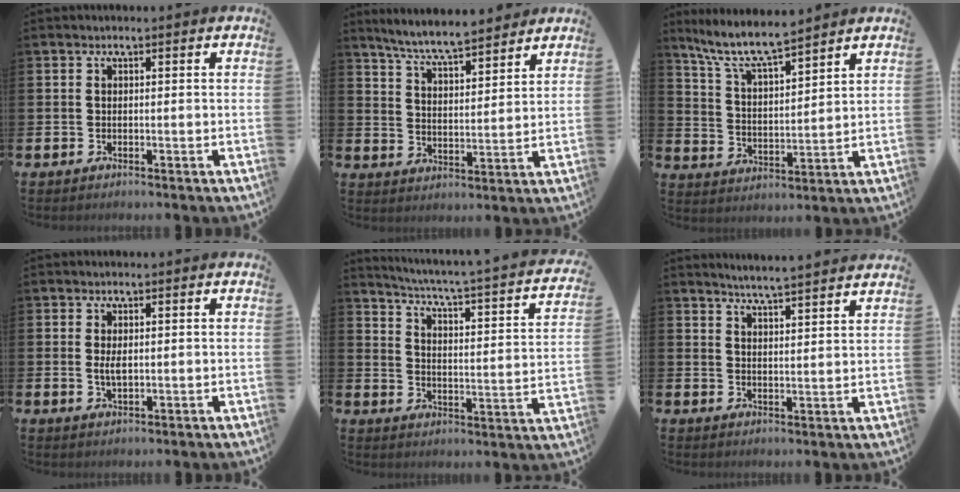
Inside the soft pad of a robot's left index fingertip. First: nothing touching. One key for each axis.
{"total": 7.0, "fx": 6.7, "fy": 0.5, "fz": 2.1, "tx": -0.069, "ty": -0.038, "tz": 0.119}
{"total": 8.3, "fx": 7.5, "fy": 0.9, "fz": 3.4, "tx": -0.095, "ty": -0.039, "tz": 0.133}
{"total": 2.2, "fx": 0.3, "fy": 1.0, "fz": 1.9, "tx": -0.028, "ty": -0.002, "tz": 0.001}
{"total": 3.3, "fx": 2.7, "fy": -0.2, "fz": 2.0, "tx": -0.060, "ty": -0.037, "tz": 0.032}
{"total": 4.6, "fx": 4.5, "fy": -0.9, "fz": 0.2, "tx": -0.015, "ty": -0.032, "tz": 0.078}